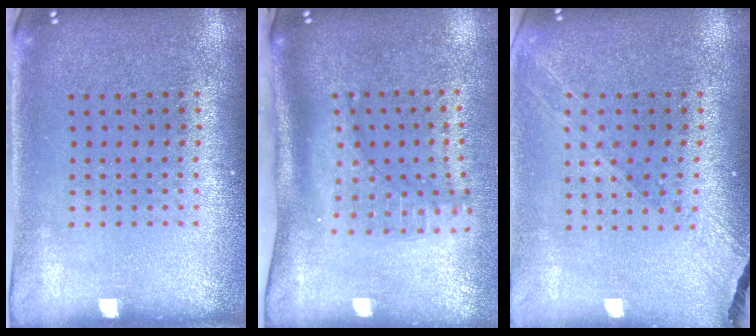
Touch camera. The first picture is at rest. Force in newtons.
{"total": 2.3, "press": 1.6, "slide": 1.6}
{"total": 1.2, "press": 1.2, "slide": 0.2}